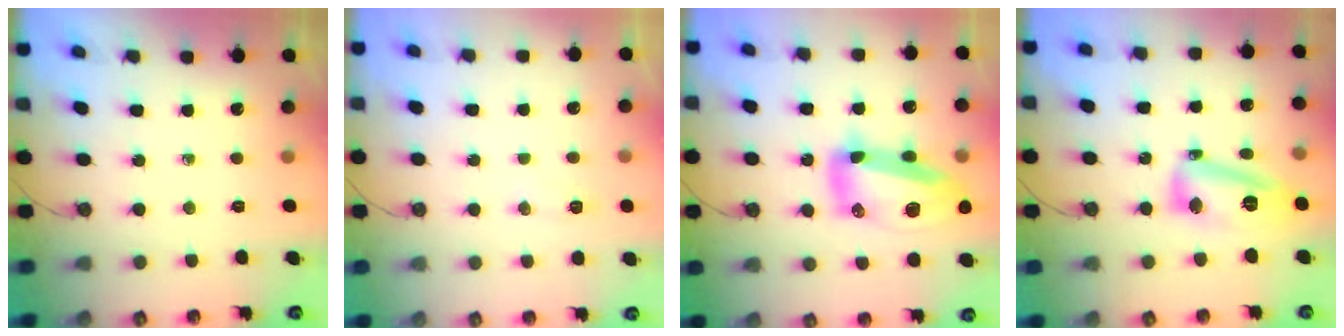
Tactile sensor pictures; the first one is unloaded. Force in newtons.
{"total": 14.4, "press": 6.3, "slide": 12.9}
{"total": 18.1, "press": 18.0, "slide": 2.0}
{"total": 16.2, "press": 16.1, "slide": 1.1}